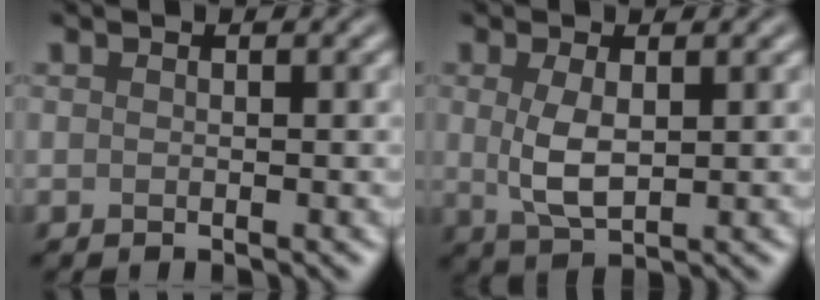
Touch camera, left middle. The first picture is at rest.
{"total": 3.4, "force": [0.3, 1.5, 3.0], "torque": [-0.073, -0.003, 0.011]}